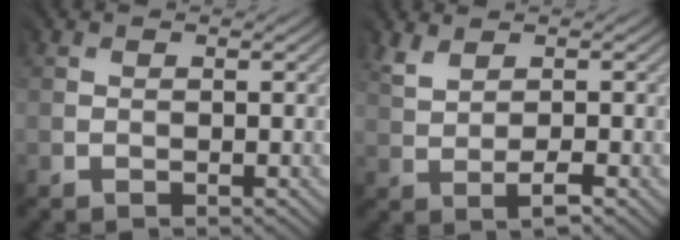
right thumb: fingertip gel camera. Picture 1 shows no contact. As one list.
[{"total": 2.8, "force": [1.2, 0.6, 2.4], "torque": [-0.056, 0.002, 0.024]}]